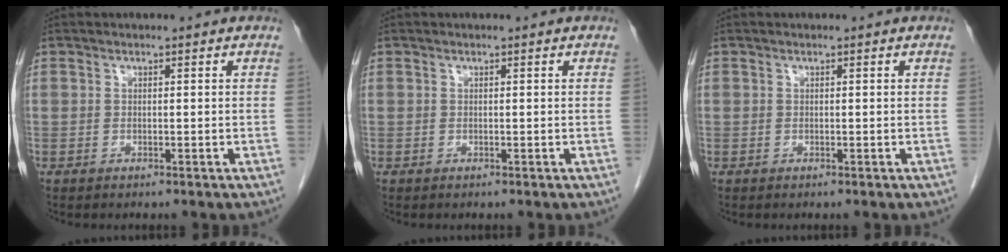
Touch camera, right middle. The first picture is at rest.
{"total": 0.0}
{"total": 0.0}